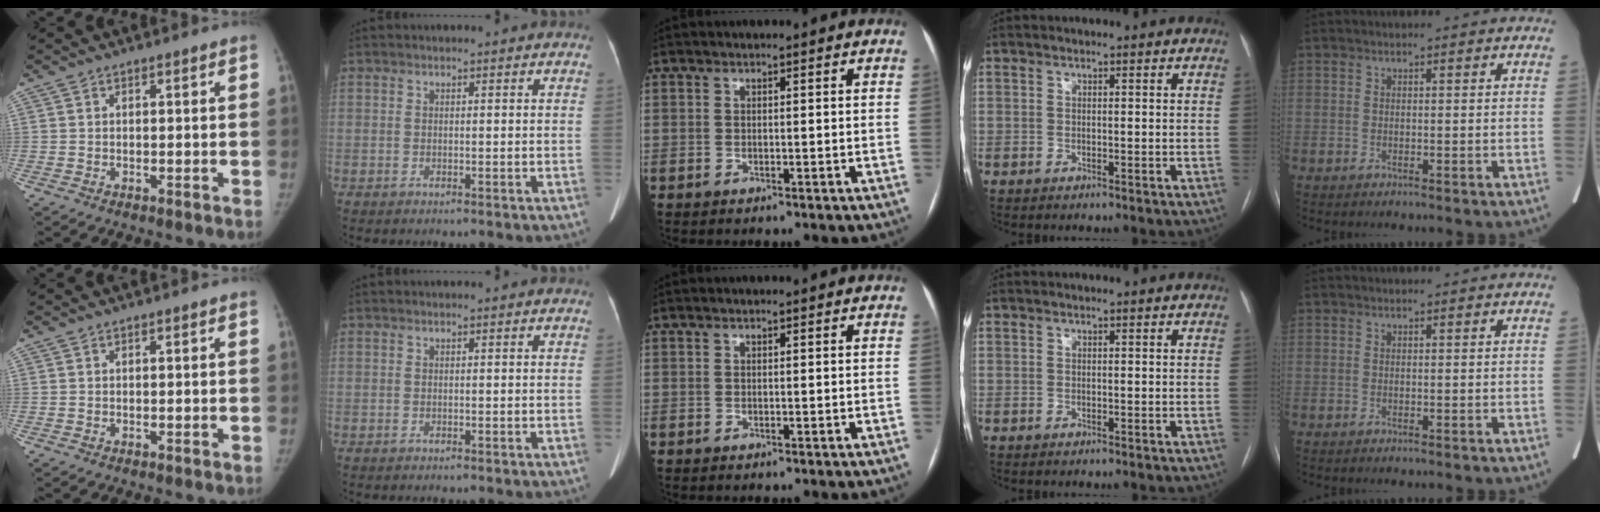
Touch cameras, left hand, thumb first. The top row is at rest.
{}